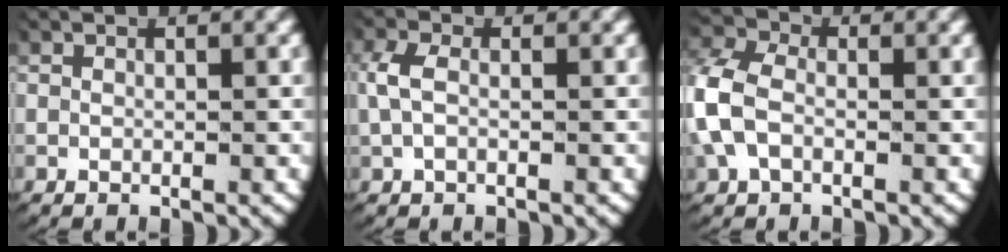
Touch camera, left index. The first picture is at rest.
{"total": 2.1, "force": [0.1, 1.2, 1.7], "torque": [-0.060, -0.004, 0.007]}
{"total": 5.1, "force": [-0.1, 4.2, 3.0], "torque": [-0.090, -0.001, -0.006]}